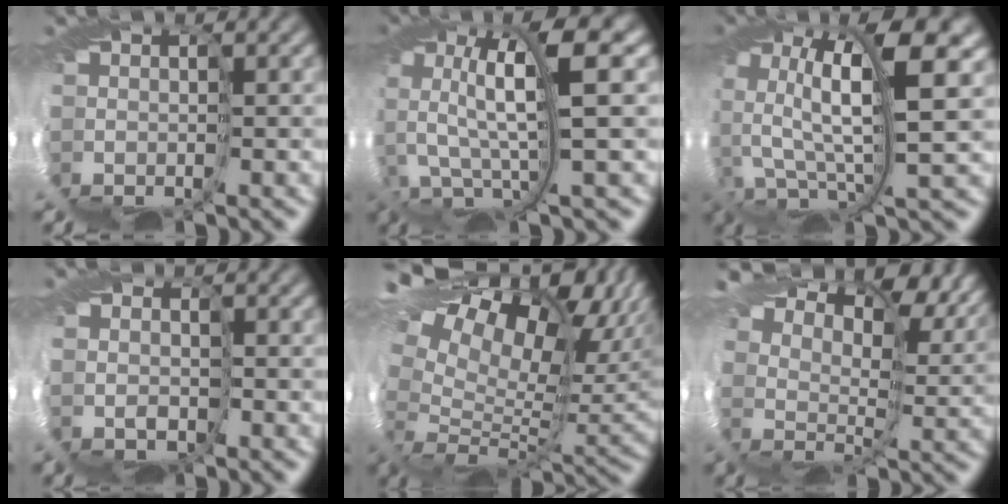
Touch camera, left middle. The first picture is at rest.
{"total": 7.0, "force": [3.8, 0.4, 5.8], "torque": [-0.142, 0.012, 0.054]}
{"total": 9.4, "force": [4.0, 2.7, 8.1], "torque": [-0.197, 0.001, 0.076]}
{"total": 2.1, "force": [1.9, -0.1, -0.8], "torque": [0.013, -0.003, 0.038]}
{"total": 16.7, "force": [13.2, 5.4, 8.7], "torque": [-0.186, 0.056, 0.215]}
{"total": 12.5, "force": [11.0, 2.3, 5.5], "torque": [-0.102, 0.027, 0.171]}